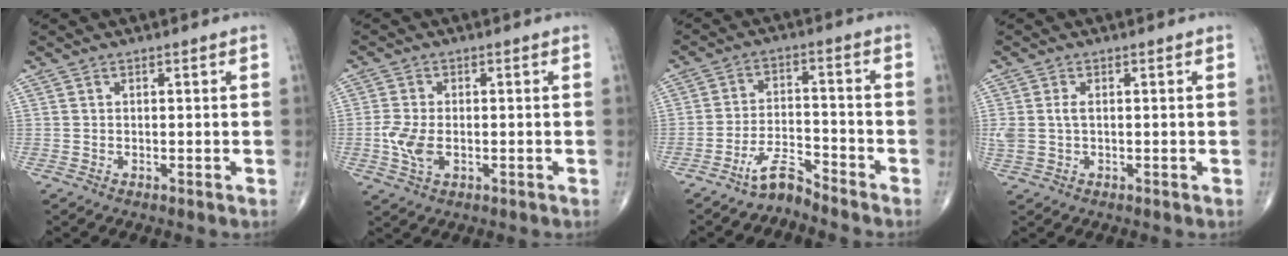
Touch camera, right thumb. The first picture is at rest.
{"total": 5.5, "force": [-1.0, 3.2, 4.4], "torque": [-0.105, -0.002, -0.019]}
{"total": 5.1, "force": [-4.8, 0.8, 1.7], "torque": [-0.023, 0.047, -0.096]}
{"total": 3.6, "force": [0.3, 2.2, 2.8], "torque": [-0.081, 0.006, 0.008]}